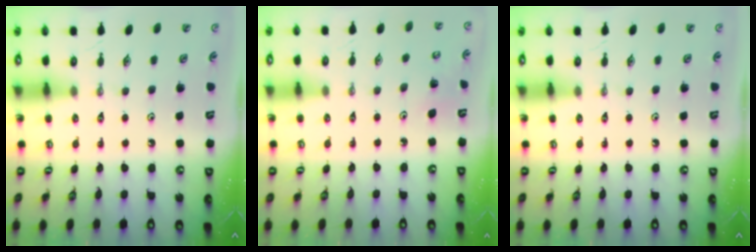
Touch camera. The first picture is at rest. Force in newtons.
{"total": 2.7, "press": 2.7, "slide": 0.5}
{"total": 0.0}